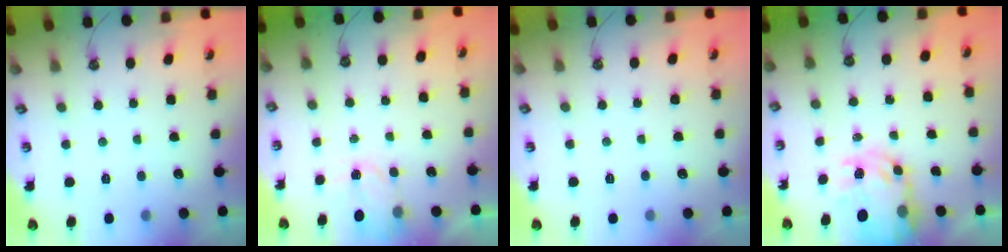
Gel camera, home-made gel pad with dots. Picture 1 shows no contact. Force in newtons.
{"total": 2.6, "press": 2.5, "slide": 0.4}
{"total": 0.0}
{"total": 9.7, "press": 9.6, "slide": 0.9}